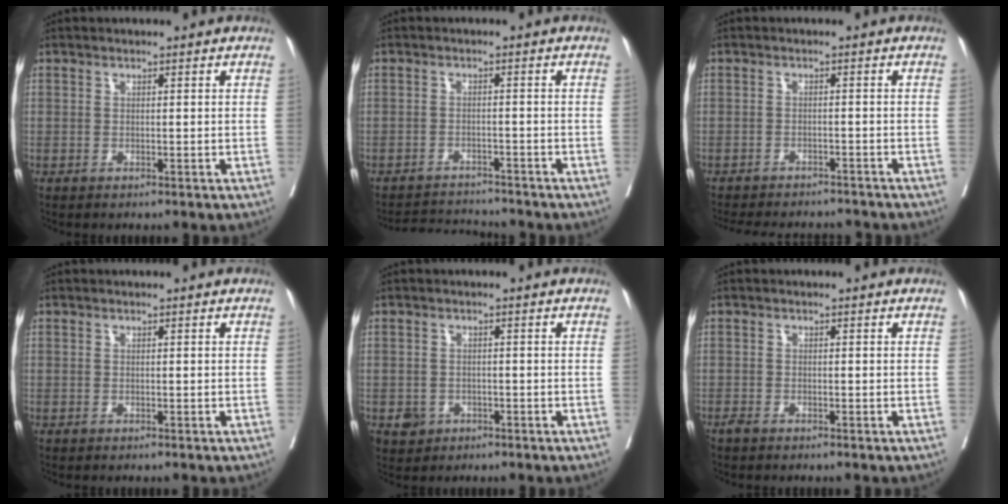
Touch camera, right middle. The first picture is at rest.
{"total": 5.1, "force": [-5.1, 0.0, -0.2], "torque": [0.003, -0.003, -0.086]}
{"total": 11.7, "force": [-10.8, 2.9, 3.4], "torque": [-0.062, 0.003, -0.139]}
{"total": 0.0}
{"total": 2.5, "force": [-1.1, 2.2, 0.4], "torque": [-0.002, 0.008, -0.012]}
{"total": 0.7, "force": [-0.6, 0.2, 0.3], "torque": [-0.011, -0.002, -0.013]}